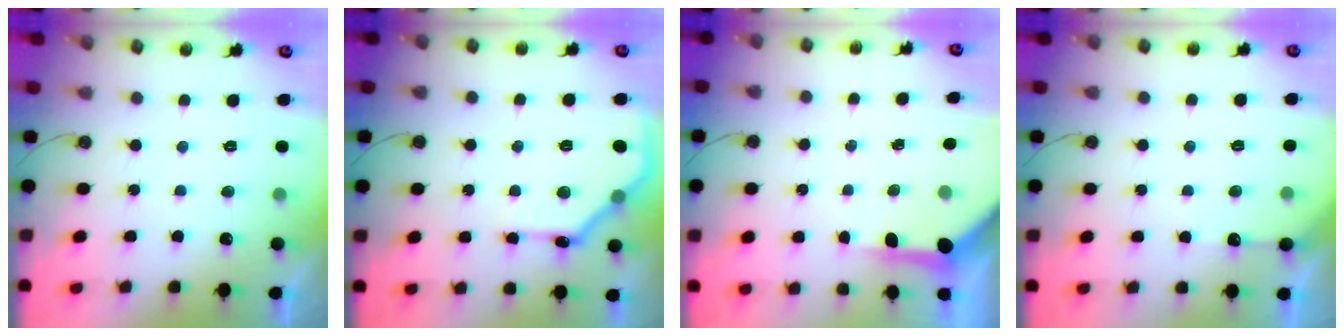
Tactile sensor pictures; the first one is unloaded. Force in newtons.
{"total": 13.8, "press": 13.8, "slide": 0.2}
{"total": 6.3, "press": 6.2, "slide": 0.6}
{"total": 3.9, "press": 3.9, "slide": 0.5}